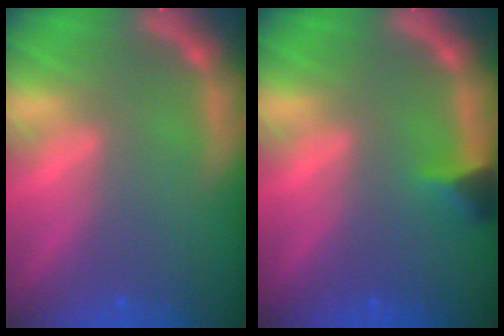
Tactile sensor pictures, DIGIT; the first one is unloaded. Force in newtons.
{"total": 1.9}